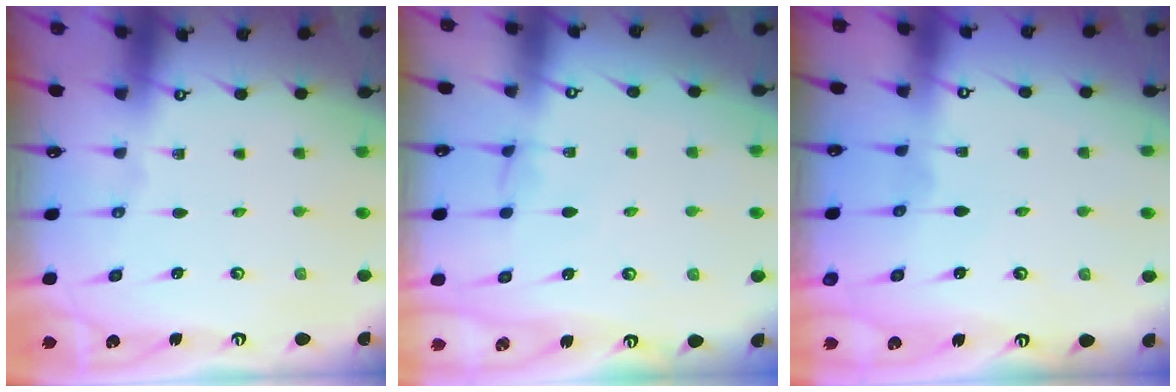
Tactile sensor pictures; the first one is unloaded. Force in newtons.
{"total": 2.8, "press": 2.7, "slide": 0.4}
{"total": 2.8, "press": 2.8, "slide": 0.3}